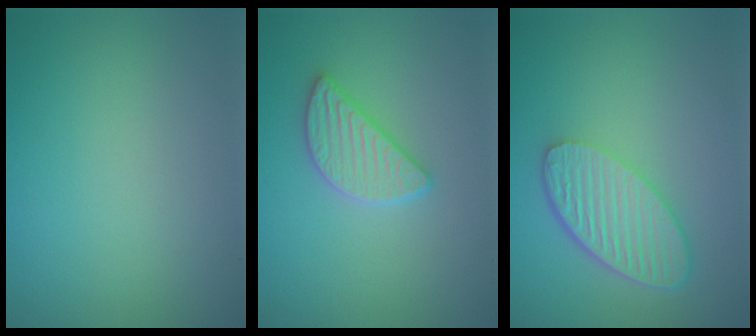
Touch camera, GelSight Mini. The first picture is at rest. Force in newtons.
{"total": 2.9, "press": 2.8, "slide": 0.9}
{"total": 5.7, "press": 4.4, "slide": 3.7}